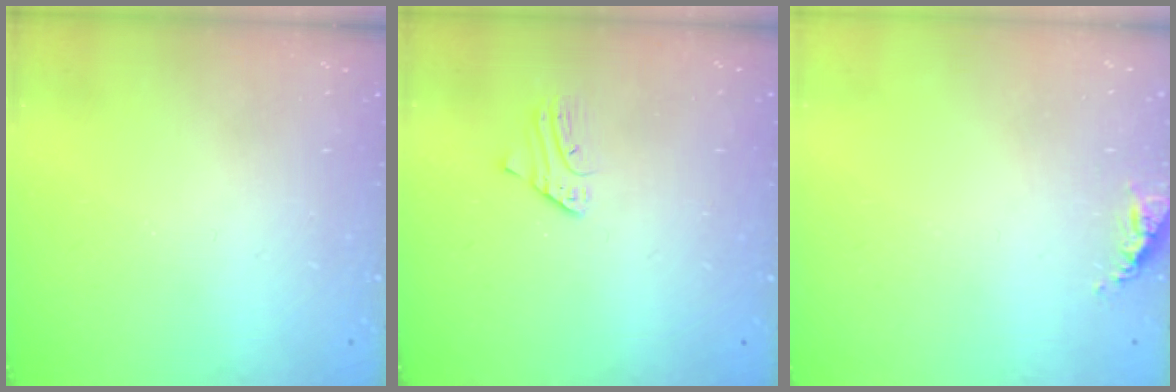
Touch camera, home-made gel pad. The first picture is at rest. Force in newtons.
{"total": 2.0, "press": 2.0, "slide": 0.1}
{"total": 6.0, "press": 5.9, "slide": 0.6}